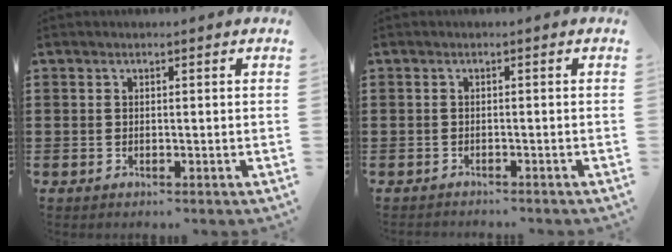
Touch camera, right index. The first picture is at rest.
{"total": 0.8, "force": [-0.8, 0.0, -0.1], "torque": [0.000, 0.001, -0.018]}